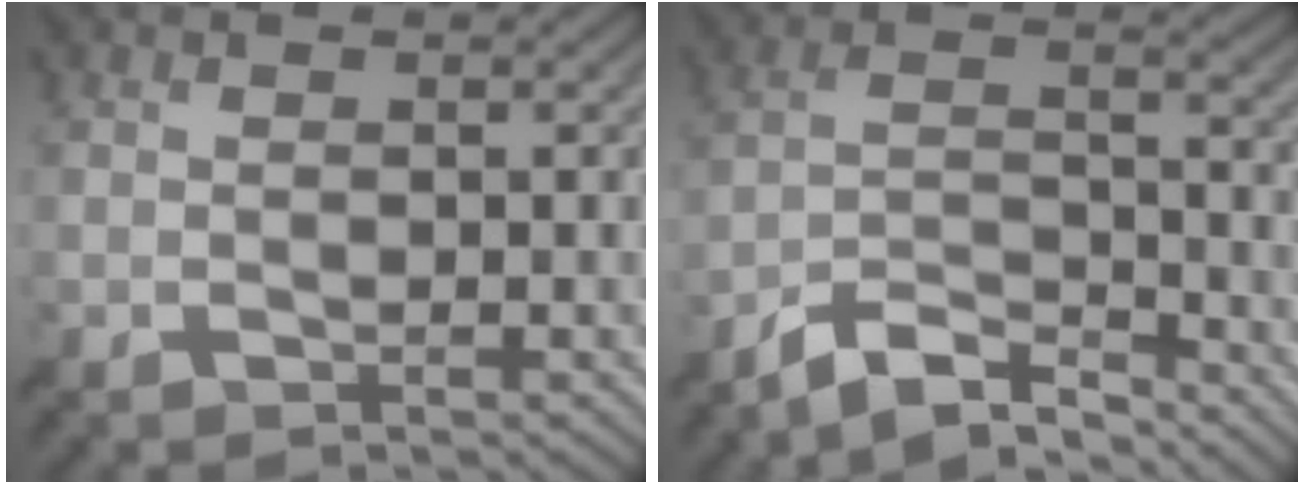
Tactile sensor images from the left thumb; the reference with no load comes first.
{"total": 7.3, "force": [-6.4, 1.7, 3.1], "torque": [-0.063, 0.005, -0.128]}